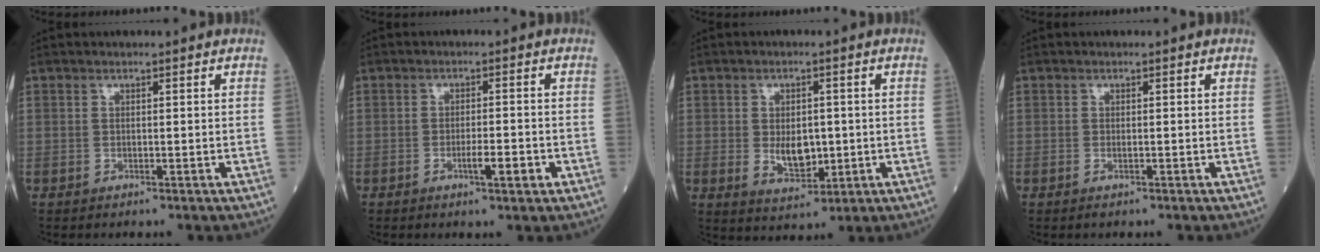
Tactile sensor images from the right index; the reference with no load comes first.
{"total": 3.7, "force": [-1.4, 0.4, 3.4], "torque": [-0.054, -0.001, -0.020]}
{"total": 5.6, "force": [-0.4, 3.0, 4.7], "torque": [-0.078, -0.007, 0.003]}
{"total": 0.7, "force": [-0.3, 0.1, 0.6], "torque": [-0.014, -0.002, -0.004]}